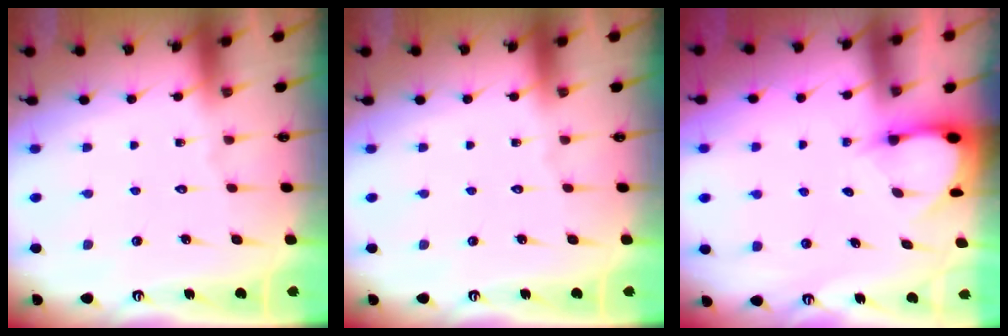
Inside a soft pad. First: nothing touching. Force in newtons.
{"total": 0.0}
{"total": 2.6, "press": 2.5, "slide": 0.4}